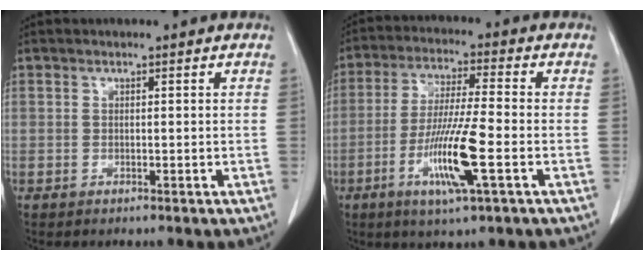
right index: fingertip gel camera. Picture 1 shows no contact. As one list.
[{"total": 11.4, "force": [-3.9, 0.1, 10.7], "torque": [-0.210, -0.017, -0.074]}]